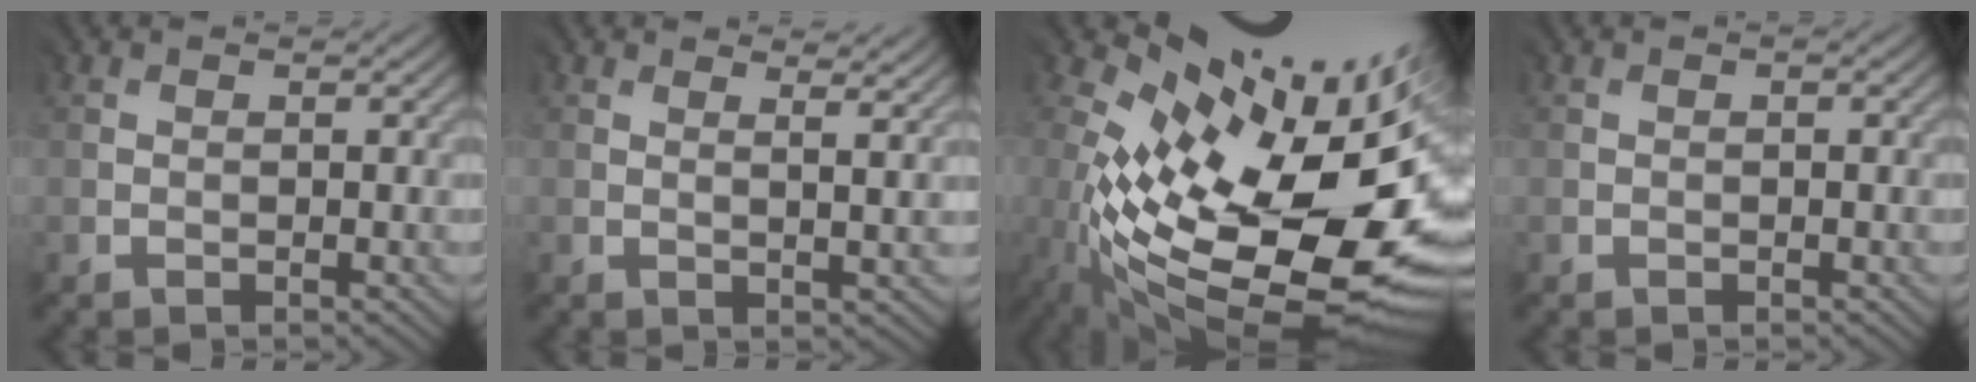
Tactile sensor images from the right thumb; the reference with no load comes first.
{"total": 3.1, "force": [2.4, 0.2, 1.9], "torque": [-0.030, 0.001, 0.033]}
{"total": 16.7, "force": [-2.4, 8.1, 14.5], "torque": [-0.261, -0.049, -0.018]}
{"total": 0.0}